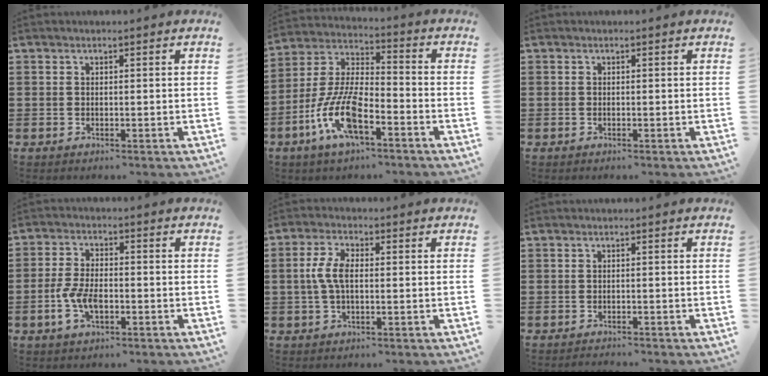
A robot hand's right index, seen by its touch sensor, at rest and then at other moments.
{"total": 11.1, "force": [-5.5, 4.1, 8.7], "torque": [-0.212, -0.007, -0.109]}
{"total": 0.0}
{"total": 5.4, "force": [-1.7, 2.7, 4.4], "torque": [-0.104, -0.003, -0.036]}
{"total": 5.0, "force": [0.0, 2.2, 4.6], "torque": [-0.108, 0.000, -0.008]}
{"total": 0.8, "force": [-0.8, -0.1, 0.0], "torque": [-0.002, 0.000, -0.016]}